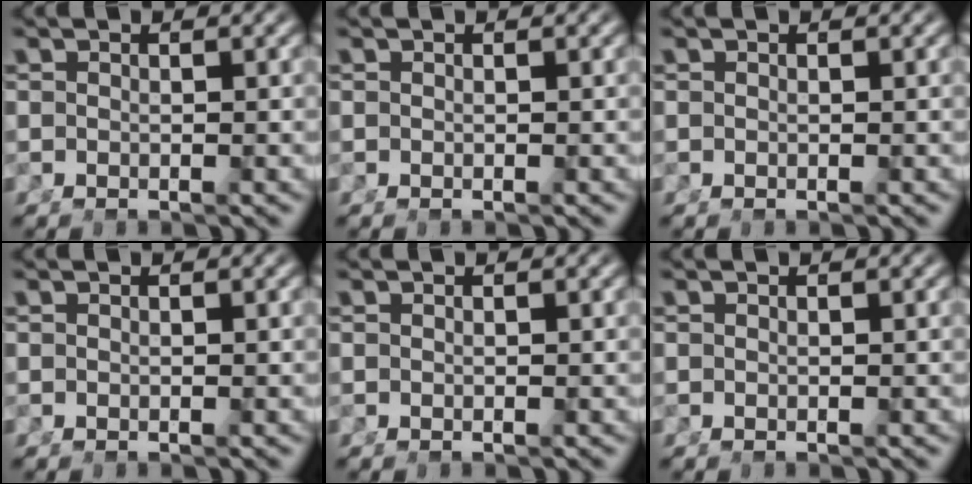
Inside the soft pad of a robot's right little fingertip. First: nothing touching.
{"total": 0.0}
{"total": 0.0}
{"total": 0.0}
{"total": 0.0}
{"total": 0.0}